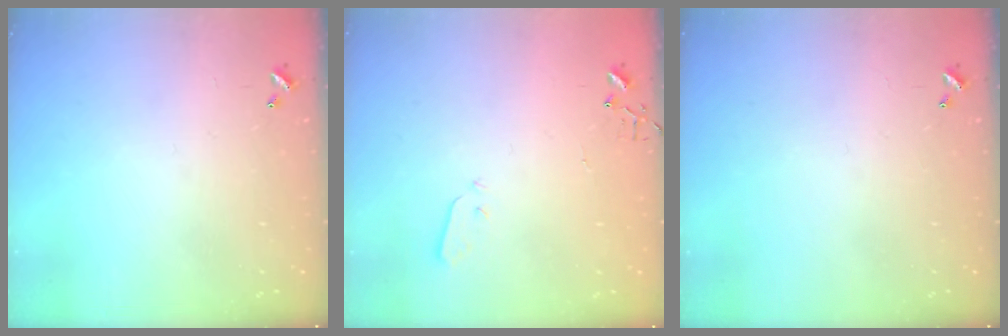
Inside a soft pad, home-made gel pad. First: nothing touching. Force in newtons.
{"total": 3.0, "press": 3.0, "slide": 0.3}
{"total": 0.0}